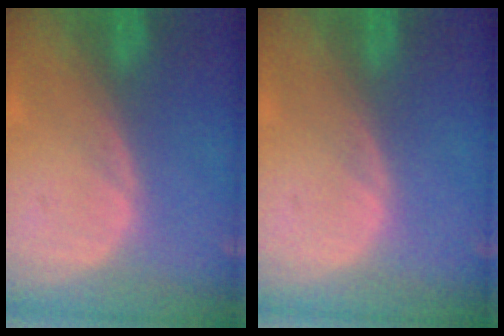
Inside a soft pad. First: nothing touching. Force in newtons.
{"total": 0.0}